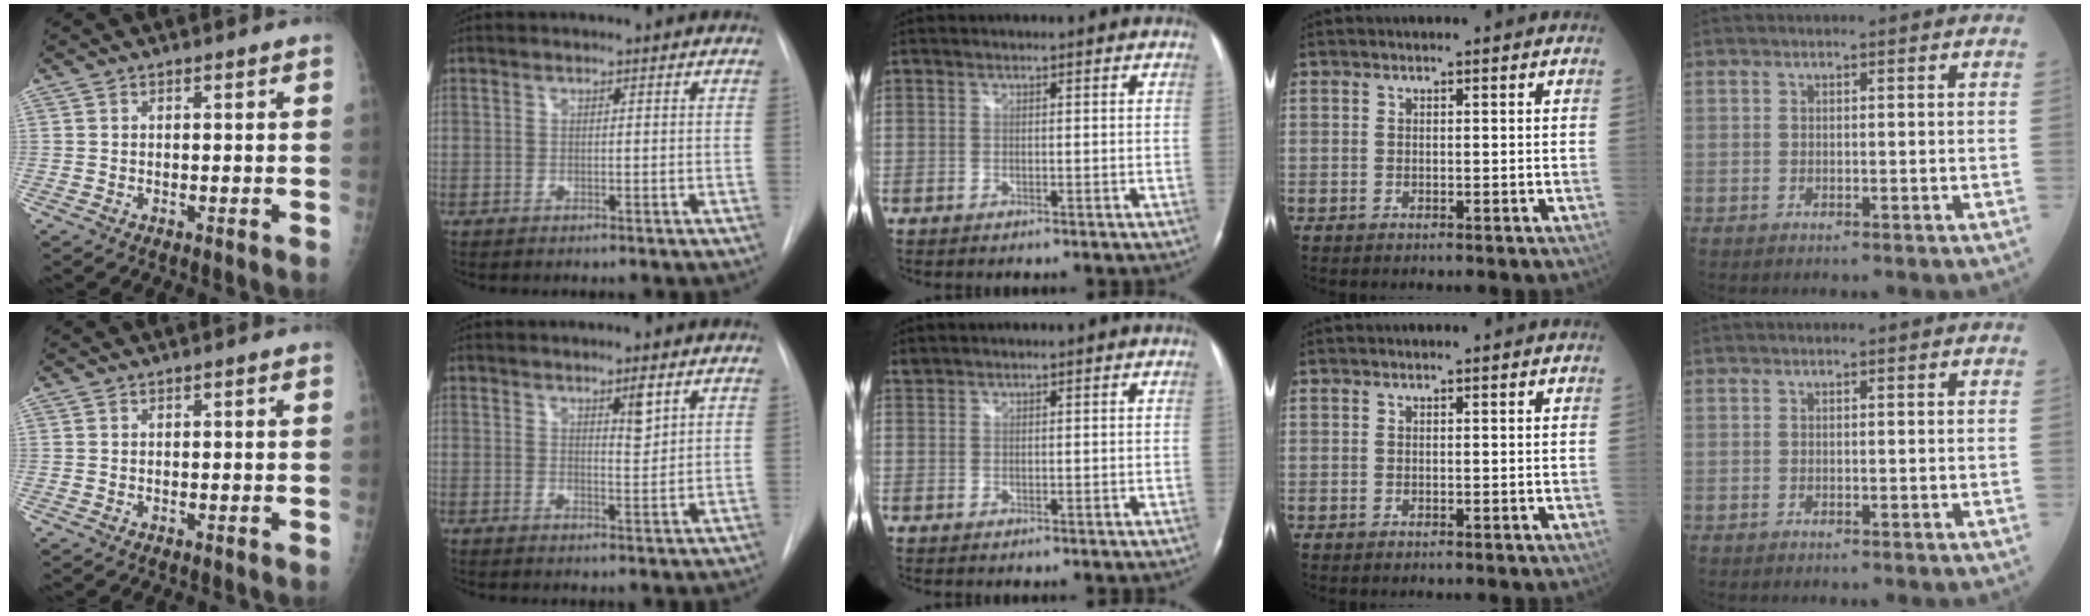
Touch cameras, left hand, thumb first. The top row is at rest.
{"index": {"total": 2.9, "force": [1.7, 0.4, 2.3], "torque": [-0.038, -0.009, 0.028]}, "middle": {"total": 0.7, "force": [0.7, 0.1, -0.1], "torque": [-0.006, 0.011, 0.018]}}